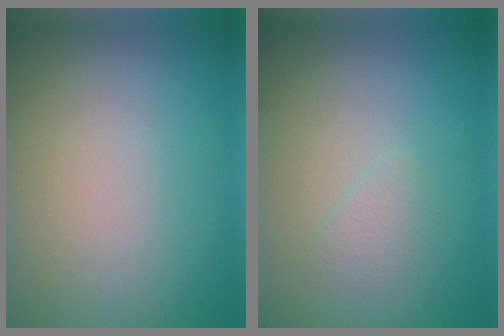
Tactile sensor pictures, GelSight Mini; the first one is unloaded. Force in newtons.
{"total": 1.3, "press": 1.3, "slide": 0.1}